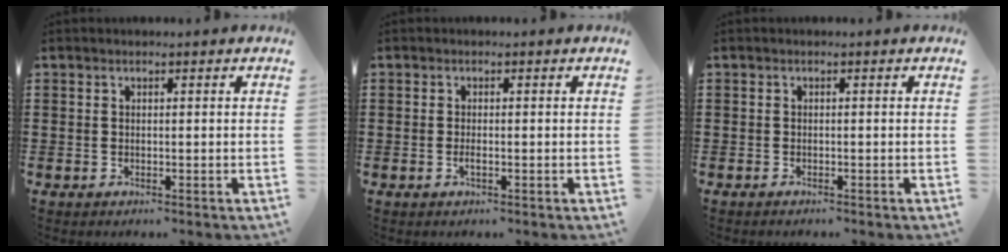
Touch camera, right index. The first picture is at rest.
{"total": 1.0, "force": [-0.4, 0.2, 0.9], "torque": [-0.016, -0.003, -0.005]}
{"total": 0.5, "force": [-0.5, 0.0, 0.1], "torque": [-0.002, -0.003, -0.010]}